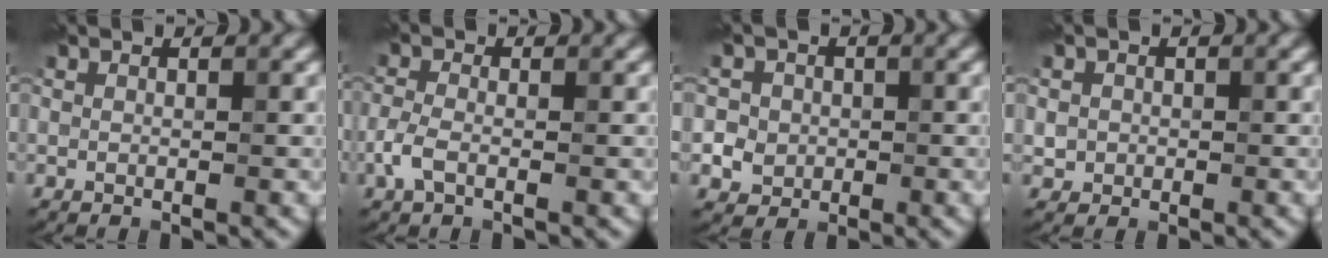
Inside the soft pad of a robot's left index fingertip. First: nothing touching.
{"total": 2.1, "force": [-0.9, 1.1, 1.5], "torque": [-0.038, 0.002, -0.026]}
{"total": 5.0, "force": [-0.3, 4.8, 1.5], "torque": [-0.011, 0.019, -0.018]}
{"total": 1.3, "force": [0.0, 1.3, 0.2], "torque": [0.009, -0.005, 0.002]}